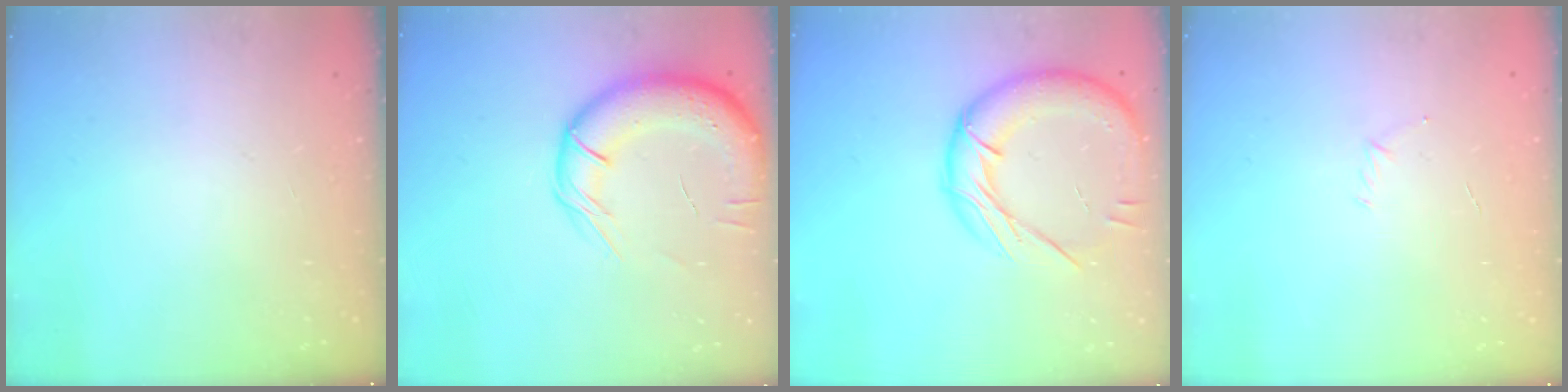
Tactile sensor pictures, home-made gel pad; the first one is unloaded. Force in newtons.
{"total": 15.4, "press": 14.9, "slide": 4.0}
{"total": 18.0, "press": 17.9, "slide": 2.2}
{"total": 2.9, "press": 2.8, "slide": 0.8}